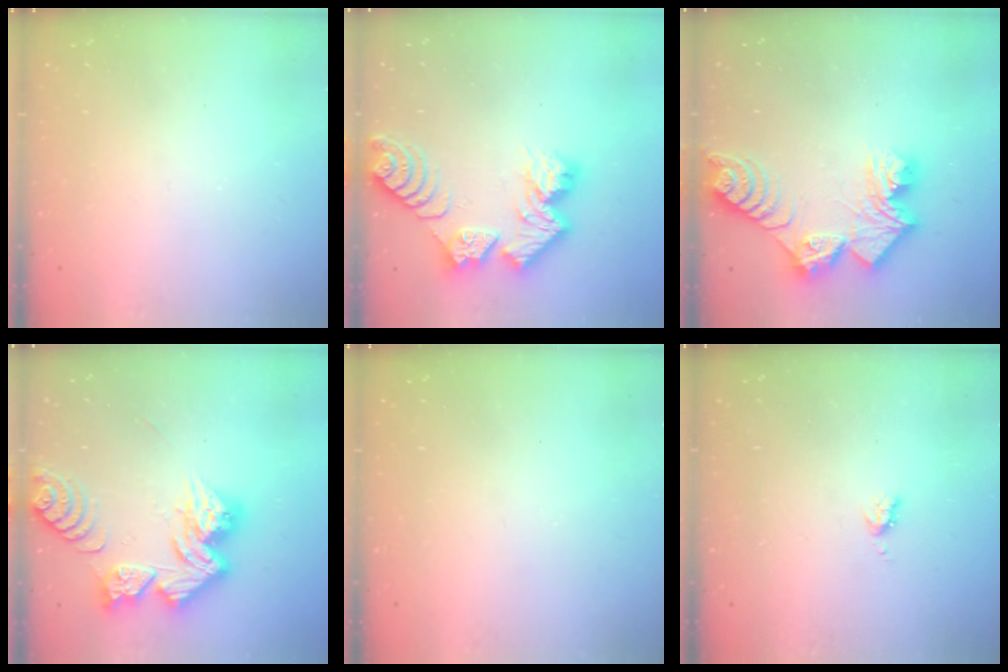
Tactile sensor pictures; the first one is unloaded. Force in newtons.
{"total": 12.7, "press": 12.6, "slide": 1.0}
{"total": 13.7, "press": 13.6, "slide": 1.2}
{"total": 16.4, "press": 16.4, "slide": 1.5}
{"total": 0.0}
{"total": 3.3, "press": 3.3, "slide": 0.6}